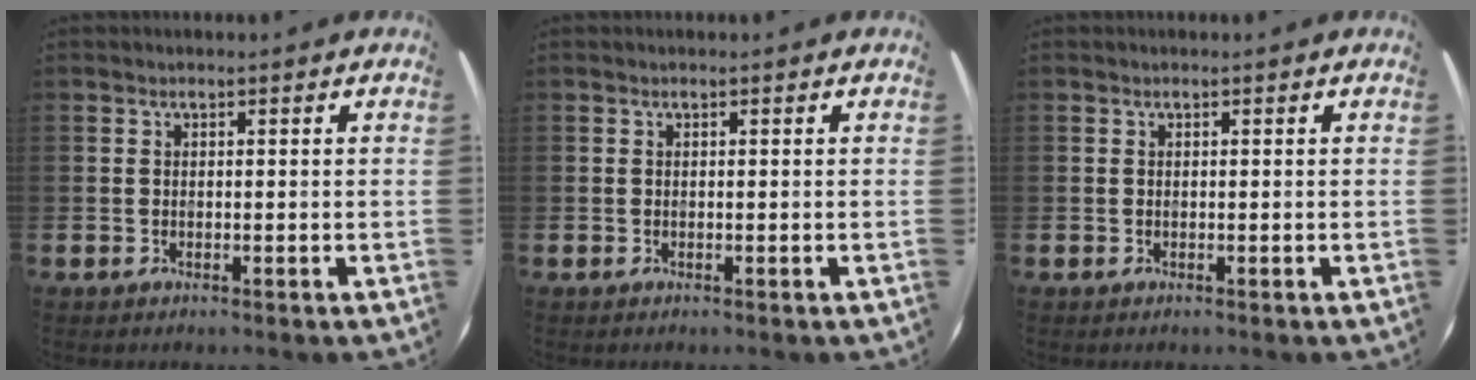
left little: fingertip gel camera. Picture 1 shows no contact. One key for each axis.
{"total": 0.0}
{"total": 0.0}